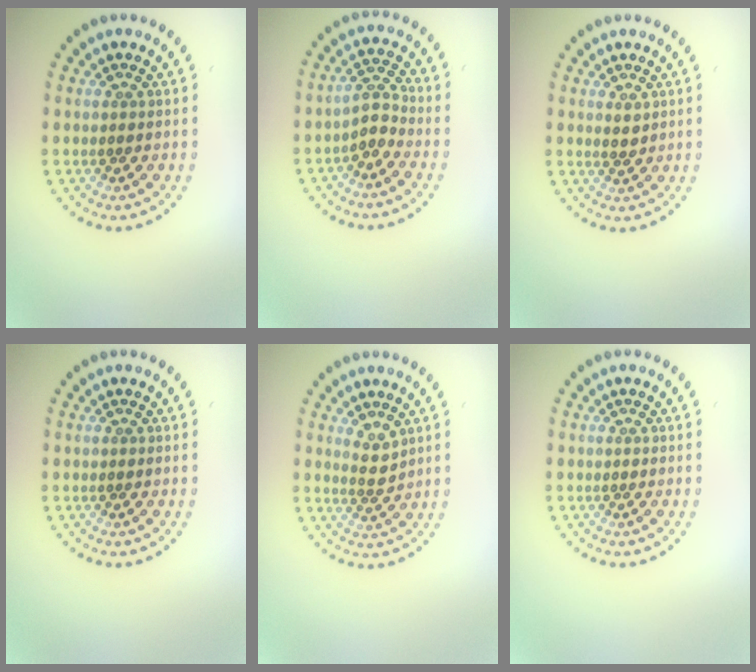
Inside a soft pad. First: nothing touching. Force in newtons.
{"total": 2.1, "press": 1.6, "slide": 1.4}
{"total": 0.9, "press": 0.8, "slide": 0.3}
{"total": 0.0}
{"total": 1.7, "press": 1.3, "slide": 1.2}
{"total": 0.0}